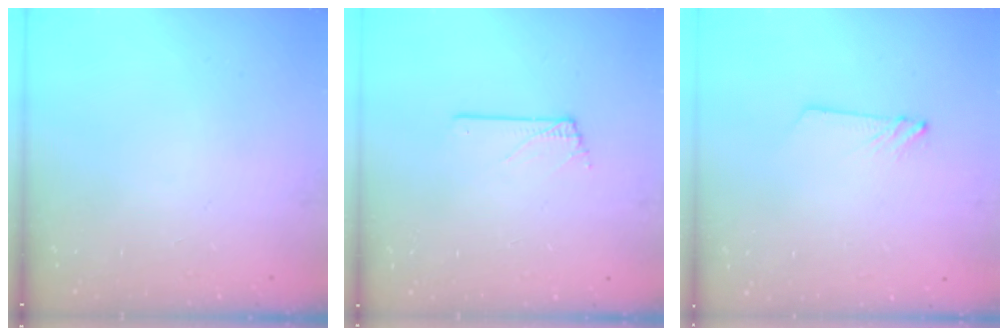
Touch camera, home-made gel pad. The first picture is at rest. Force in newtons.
{"total": 0.6, "press": 0.6, "slide": 0.1}
{"total": 2.4, "press": 2.4, "slide": 0.2}